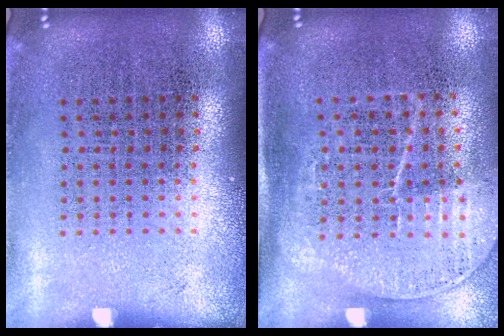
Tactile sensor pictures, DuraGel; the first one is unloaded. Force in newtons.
{"total": 1.7, "press": 1.4, "slide": 1.0}